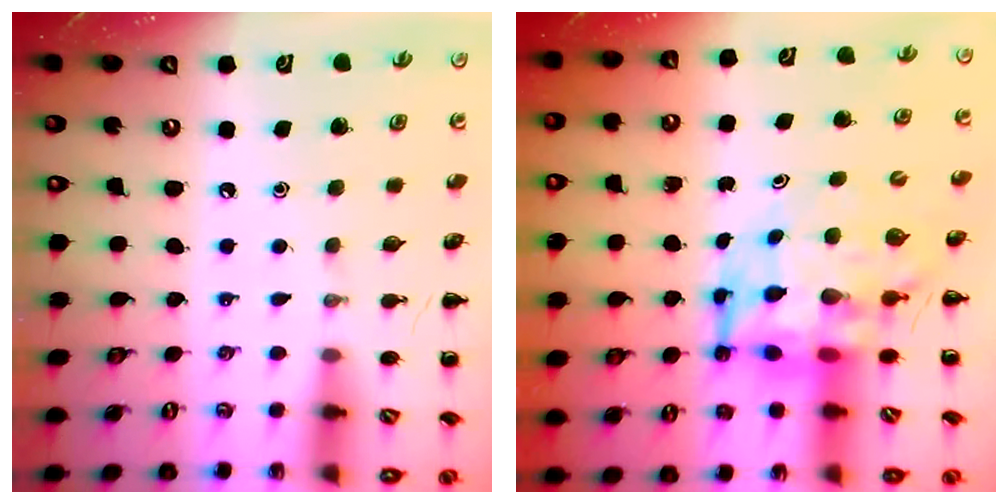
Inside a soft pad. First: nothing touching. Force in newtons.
{"total": 8.4, "press": 7.9, "slide": 2.6}